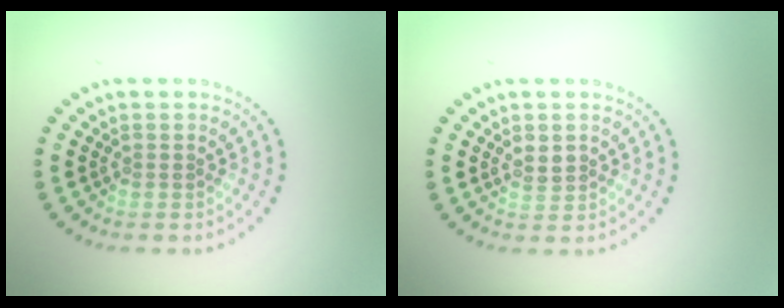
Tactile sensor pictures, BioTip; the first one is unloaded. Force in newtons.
{"total": 1.2, "press": 1.2, "slide": 0.2}